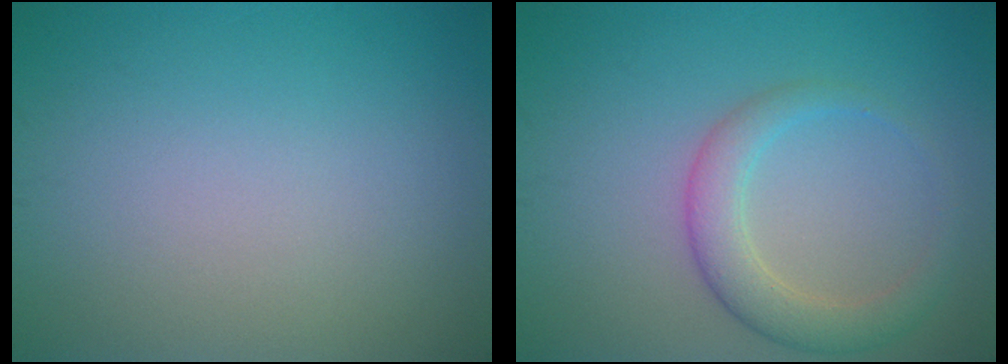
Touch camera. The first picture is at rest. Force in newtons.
{"total": 3.5, "press": 3.5, "slide": 0.2}